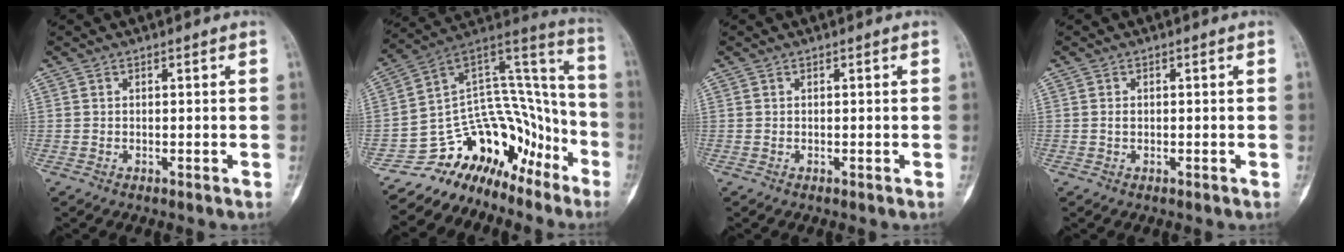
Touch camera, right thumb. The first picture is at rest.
{"total": 18.8, "force": [-13.3, 12.5, 4.7], "torque": [-0.001, 0.171, -0.216]}
{"total": 0.0}
{"total": 0.8, "force": [0.0, 0.6, 0.5], "torque": [-0.009, 0.001, -0.001]}